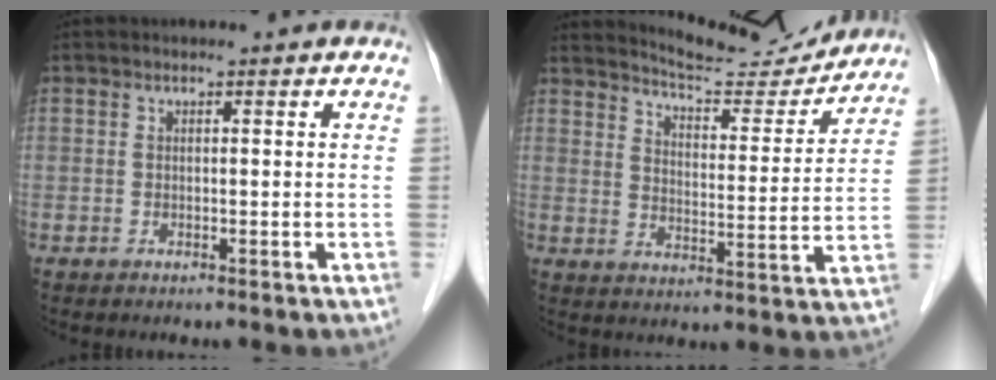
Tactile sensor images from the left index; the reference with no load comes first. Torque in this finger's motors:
{"motor_torque": [0.92, -1.03, 0.14, 0.03]}